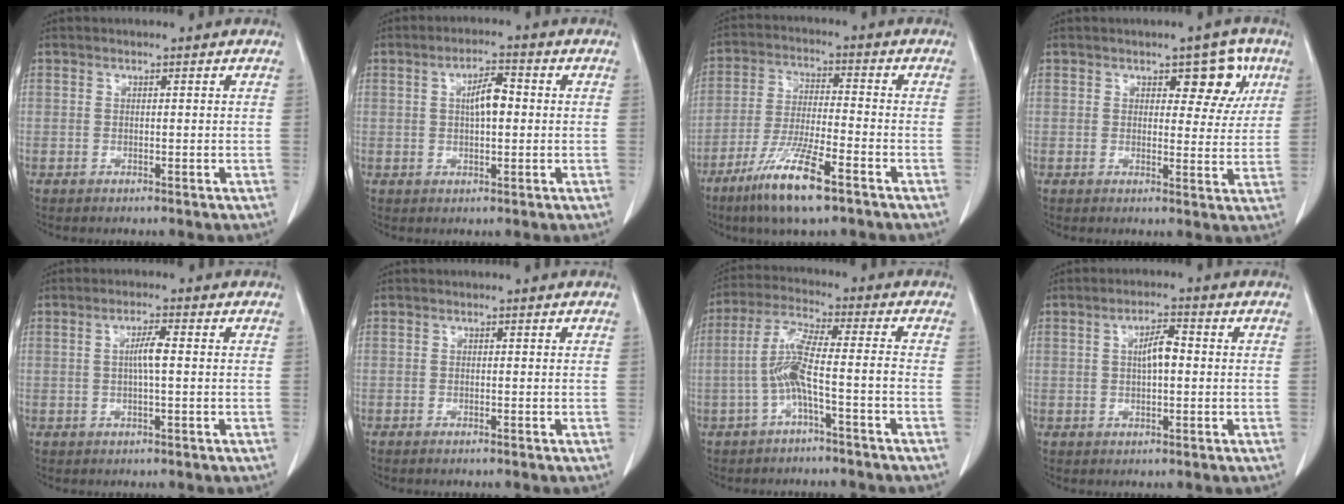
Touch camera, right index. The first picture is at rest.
{"total": 4.6, "force": [0.5, 1.4, 4.4], "torque": [-0.078, 0.009, 0.008]}
{"total": 11.3, "force": [-7.0, 1.2, 8.7], "torque": [-0.174, -0.027, -0.127]}
{"total": 5.9, "force": [2.7, 3.1, 4.2], "torque": [-0.037, 0.011, 0.032]}
{"total": 3.0, "force": [0.2, 0.2, 3.0], "torque": [-0.058, 0.003, 0.002]}
{"total": 0.7, "force": [-0.6, 0.0, 0.4], "torque": [-0.009, -0.001, -0.010]}
{"total": 7.2, "force": [-2.3, 0.2, 6.8], "torque": [-0.144, 0.017, -0.045]}
{"total": 3.9, "force": [0.3, 1.1, 3.8], "torque": [-0.067, 0.008, 0.004]}